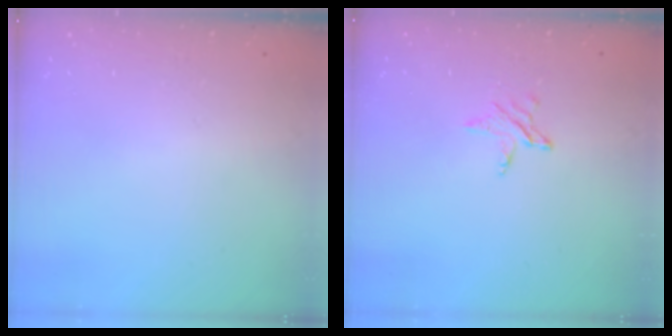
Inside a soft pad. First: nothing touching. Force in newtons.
{"total": 2.9, "press": 2.9, "slide": 0.3}